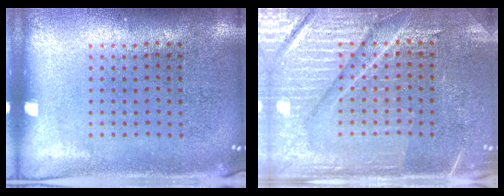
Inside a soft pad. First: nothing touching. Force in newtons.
{"total": 4.5, "press": 4.4, "slide": 1.1}